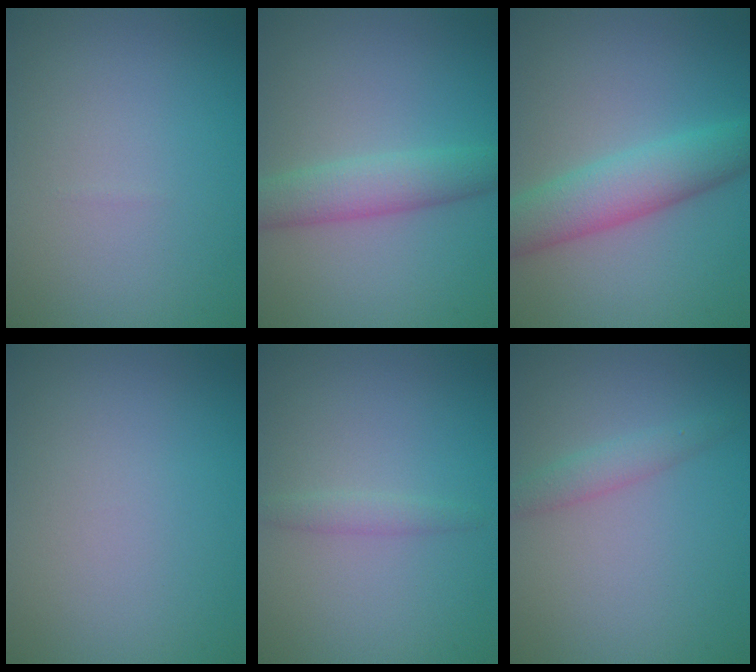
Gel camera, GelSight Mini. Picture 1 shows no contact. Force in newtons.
{"total": 3.8, "press": 3.8, "slide": 0.1}
{"total": 5.3, "press": 5.3, "slide": 0.2}
{"total": 0.0}
{"total": 1.1, "press": 1.1, "slide": 0.0}
{"total": 1.6, "press": 1.6, "slide": 0.0}